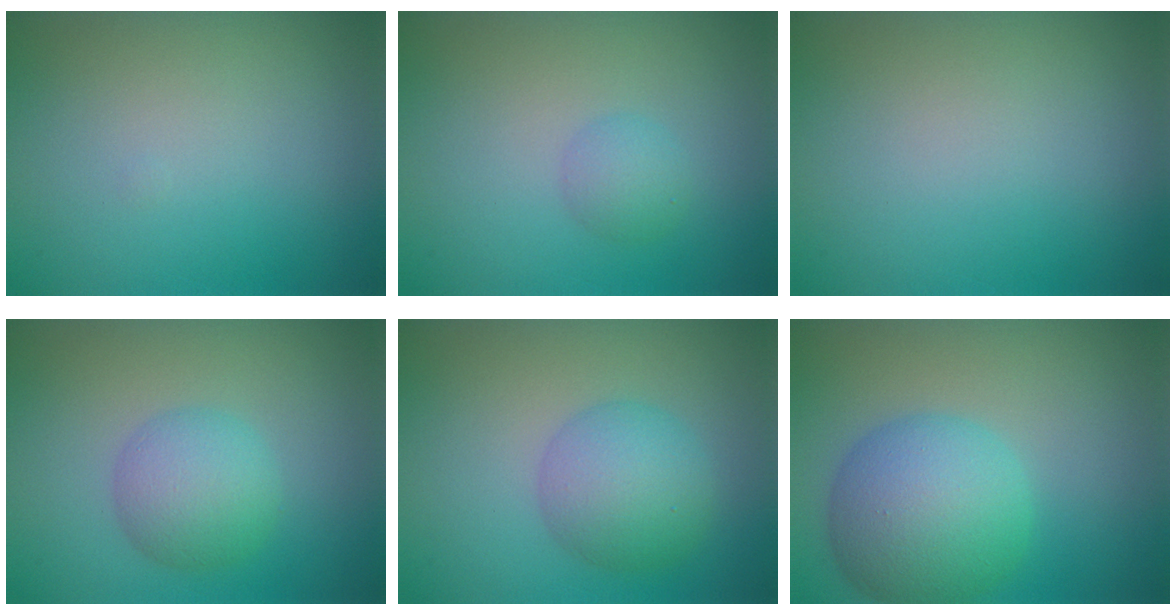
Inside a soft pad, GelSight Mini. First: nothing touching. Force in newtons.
{"total": 1.7, "press": 1.7, "slide": 0.1}
{"total": 0.0}
{"total": 3.9, "press": 3.9, "slide": 0.0}
{"total": 4.8, "press": 4.8, "slide": 0.2}
{"total": 7.9, "press": 7.9, "slide": 0.2}